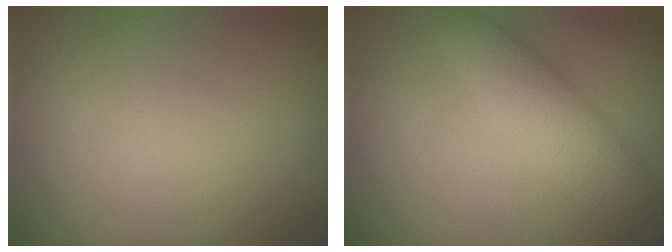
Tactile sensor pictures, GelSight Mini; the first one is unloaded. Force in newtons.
{"total": 4.4, "press": 4.4, "slide": 0.2}